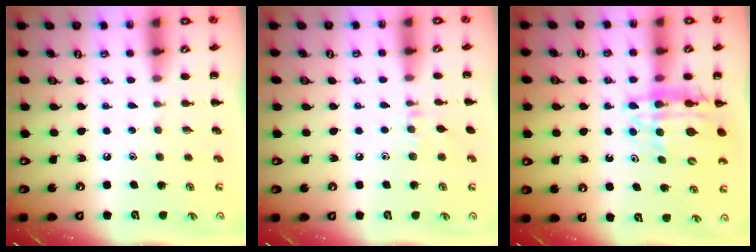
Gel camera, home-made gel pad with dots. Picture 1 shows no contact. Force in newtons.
{"total": 6.4, "press": 6.1, "slide": 1.8}
{"total": 13.0, "press": 12.4, "slide": 3.9}